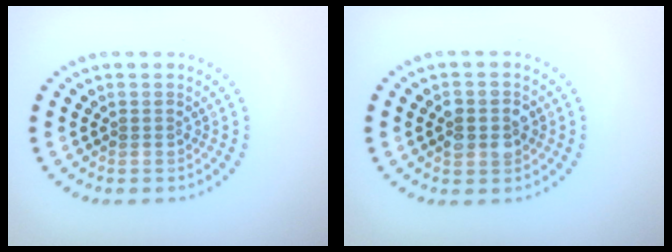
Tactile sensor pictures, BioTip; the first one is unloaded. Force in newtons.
{"total": 2.8, "press": 2.8, "slide": 0.2}